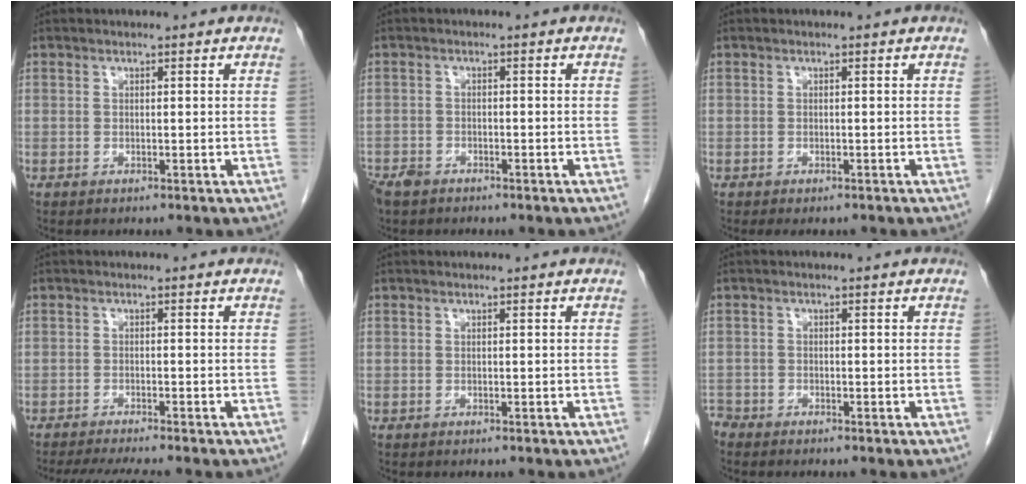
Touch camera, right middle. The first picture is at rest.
{"total": 3.3, "force": [-2.7, 1.6, 1.1], "torque": [-0.024, -0.001, -0.044]}
{"total": 1.9, "force": [-1.6, 0.7, 0.8], "torque": [-0.007, -0.004, -0.019]}
{"total": 6.6, "force": [-5.8, -0.4, 3.2], "torque": [-0.042, -0.015, -0.093]}
{"total": 0.0}
{"total": 1.8, "force": [-1.7, 0.4, -0.1], "torque": [0.000, -0.004, -0.031]}